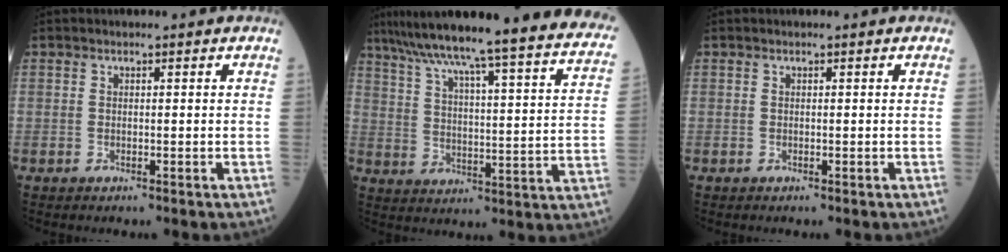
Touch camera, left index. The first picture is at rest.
{"total": 32.0, "force": [27.8, 1.0, 15.8], "torque": [-0.245, -0.057, 0.355]}
{"total": 0.0}